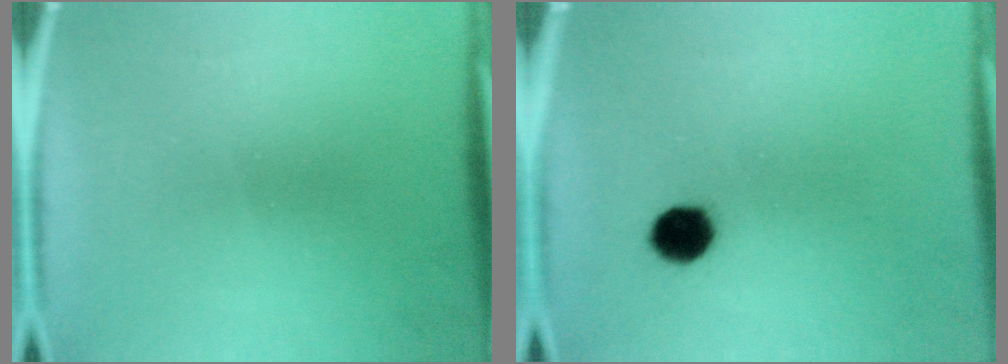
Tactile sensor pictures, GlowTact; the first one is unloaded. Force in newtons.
{"total": 5.3}